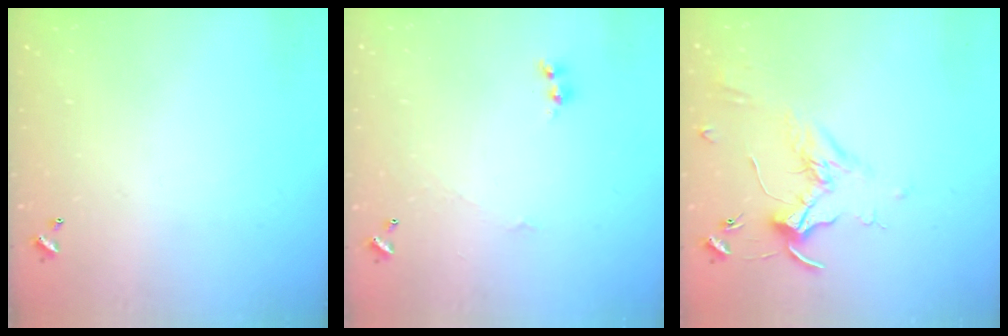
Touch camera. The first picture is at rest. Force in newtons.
{"total": 1.6, "press": 1.6, "slide": 0.2}
{"total": 1.8, "press": 1.8, "slide": 0.4}